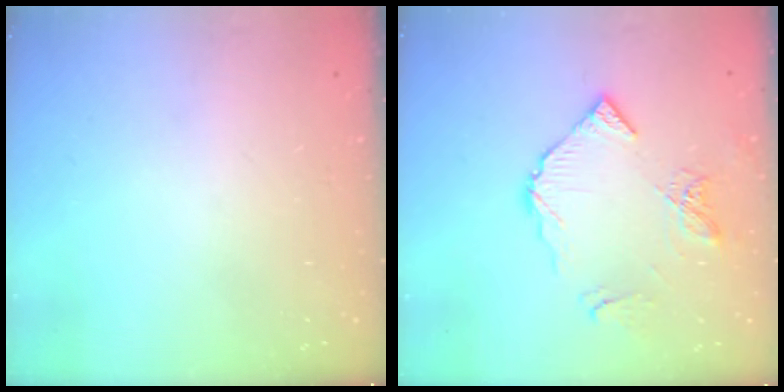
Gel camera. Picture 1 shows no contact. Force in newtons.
{"total": 10.5, "press": 10.4, "slide": 1.3}